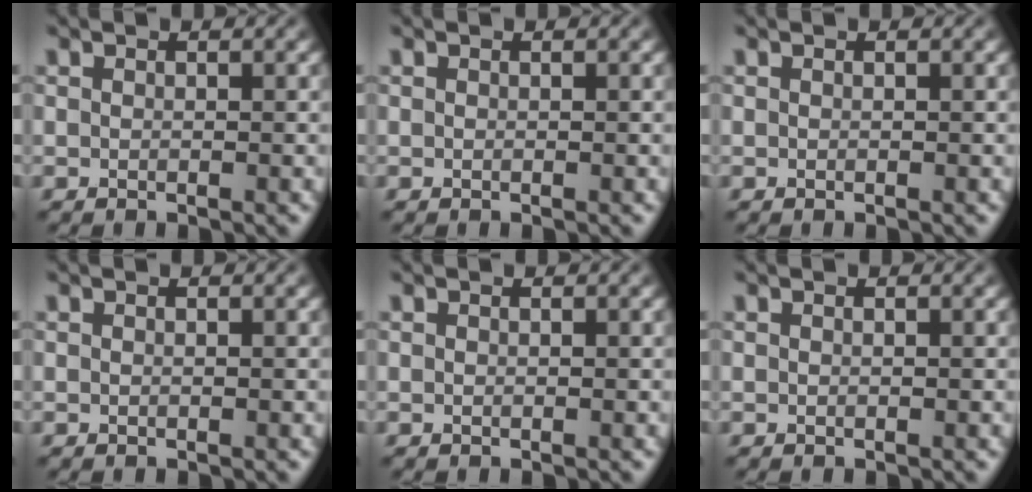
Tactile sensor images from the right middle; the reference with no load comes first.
{"total": 0.0}
{"total": 0.0}
{"total": 0.0}
{"total": 0.0}
{"total": 0.0}